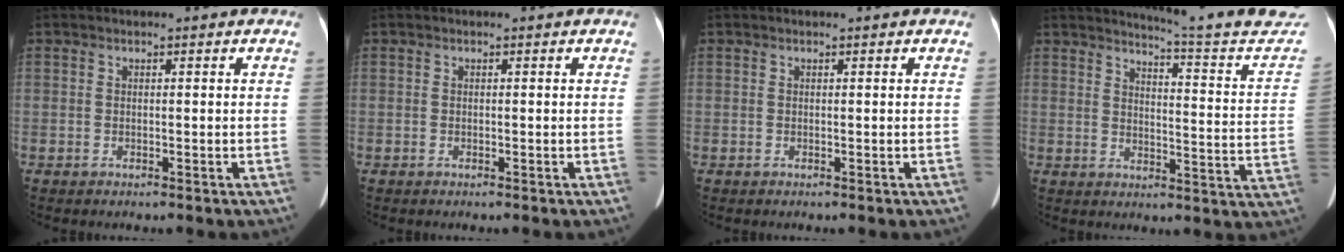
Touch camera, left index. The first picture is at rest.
{"total": 0.0}
{"total": 0.0}
{"total": 19.8, "force": [19.1, -0.2, 5.3], "torque": [-0.069, -0.116, 0.214]}